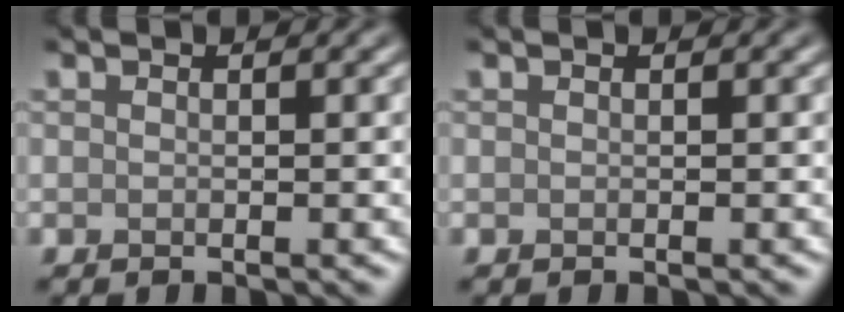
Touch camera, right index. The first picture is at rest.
{"total": 0.0}